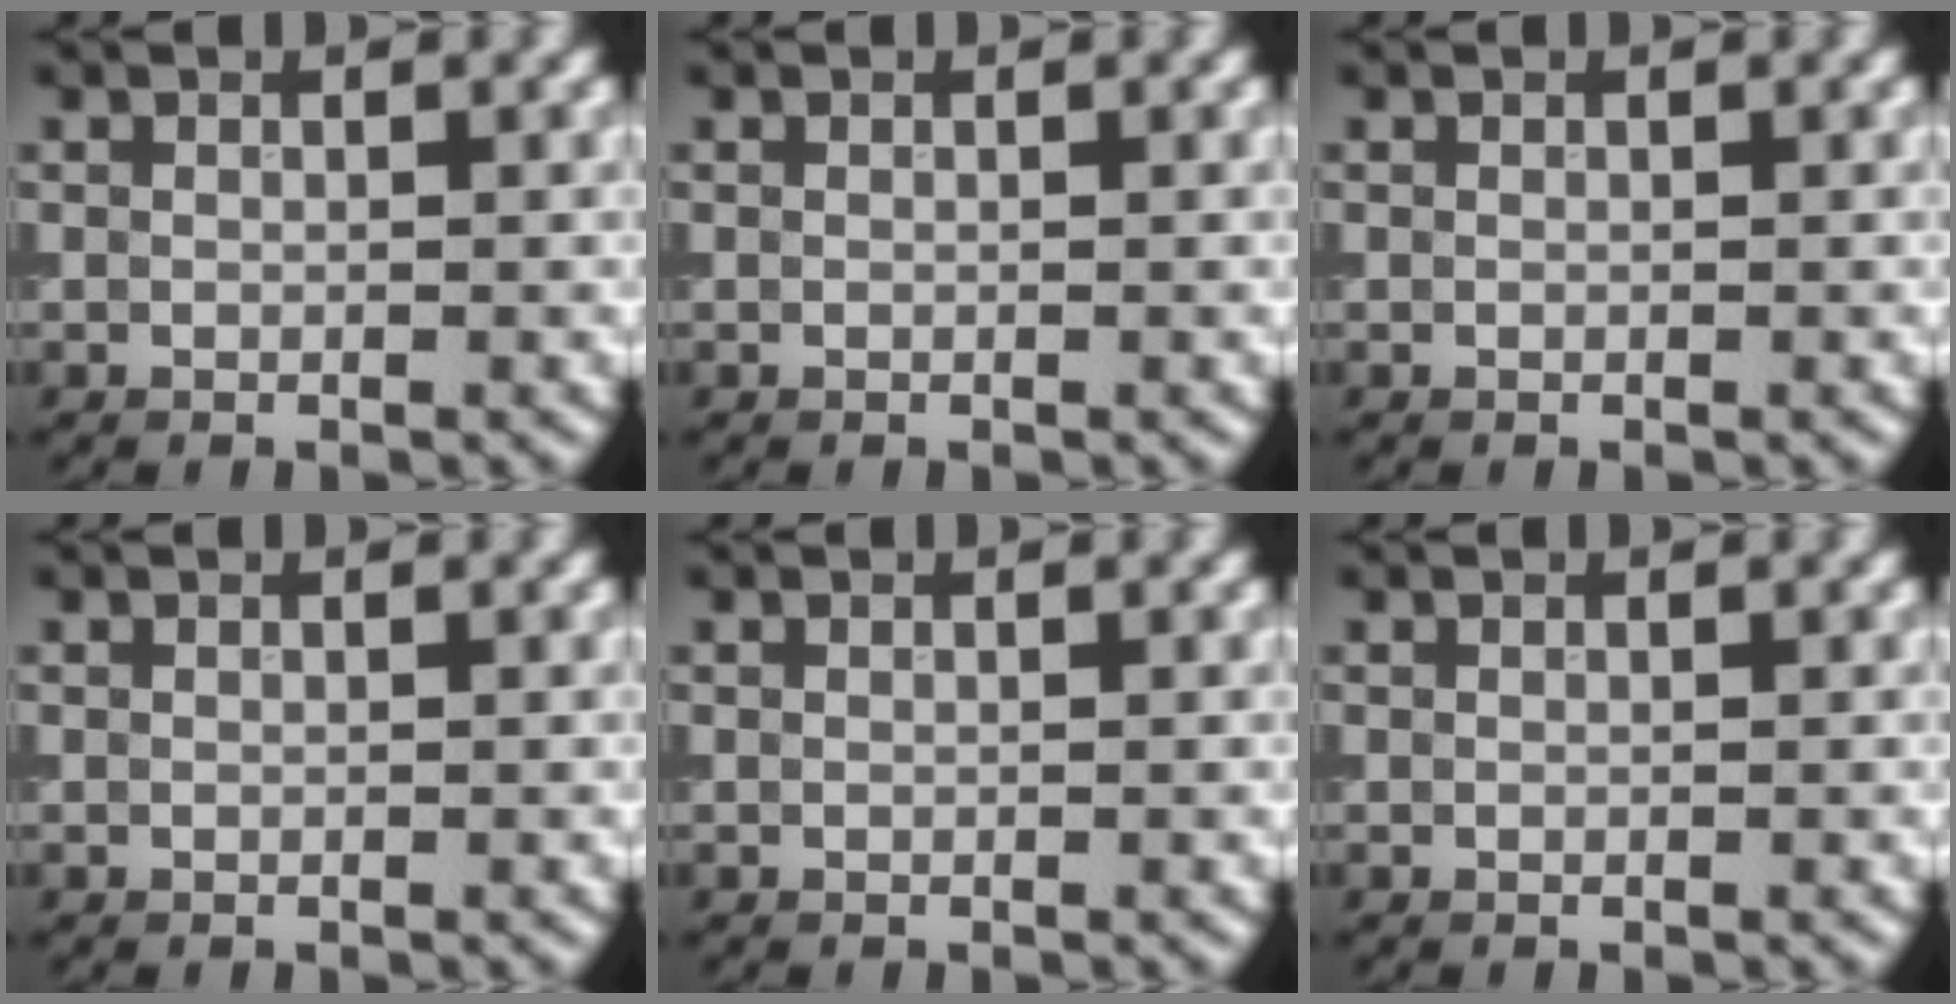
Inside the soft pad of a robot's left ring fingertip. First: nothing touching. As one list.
[{"total": 0.0}, {"total": 0.0}, {"total": 0.0}, {"total": 0.0}, {"total": 0.0}]